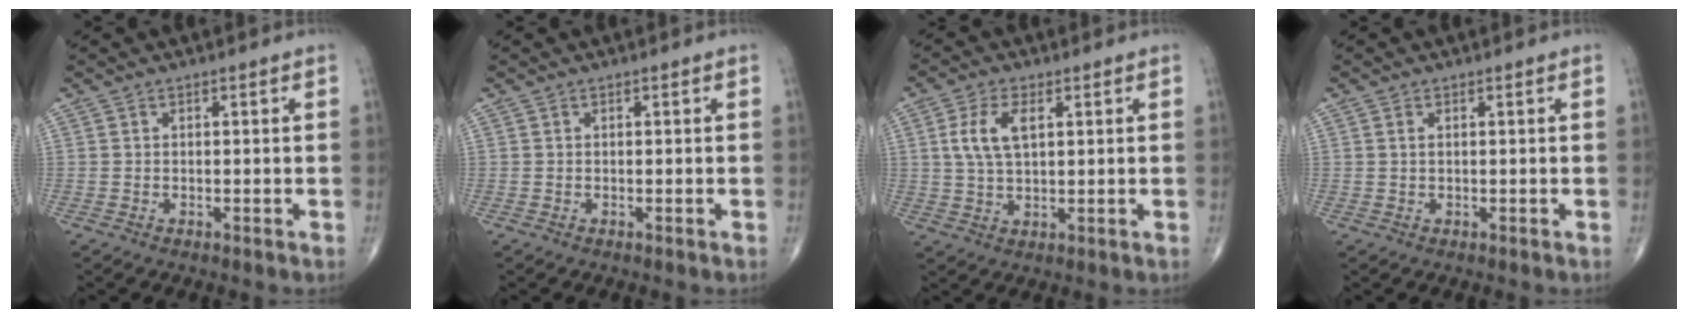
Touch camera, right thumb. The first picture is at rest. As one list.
[{"total": 0.0}, {"total": 6.9, "force": [2.0, 3.4, 5.7], "torque": [-0.121, -0.001, 0.042]}, {"total": 0.7, "force": [0.3, 0.3, 0.6], "torque": [-0.015, 0.003, 0.007]}]